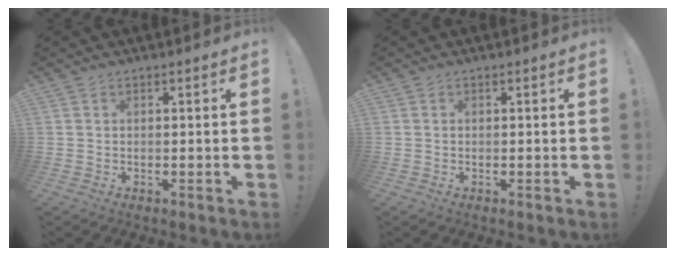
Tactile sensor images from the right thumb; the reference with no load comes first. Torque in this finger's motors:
{"motor_torque": [-0.03, 0.19, 0.07, -0.15, 0.00]}